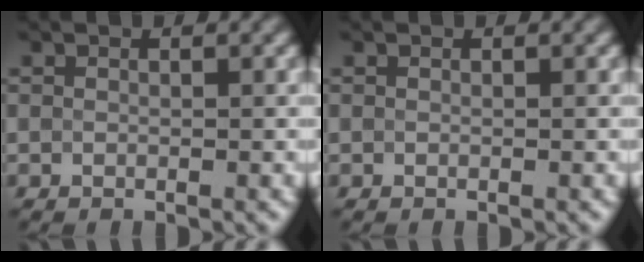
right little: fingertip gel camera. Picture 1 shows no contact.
{"total": 0.0}